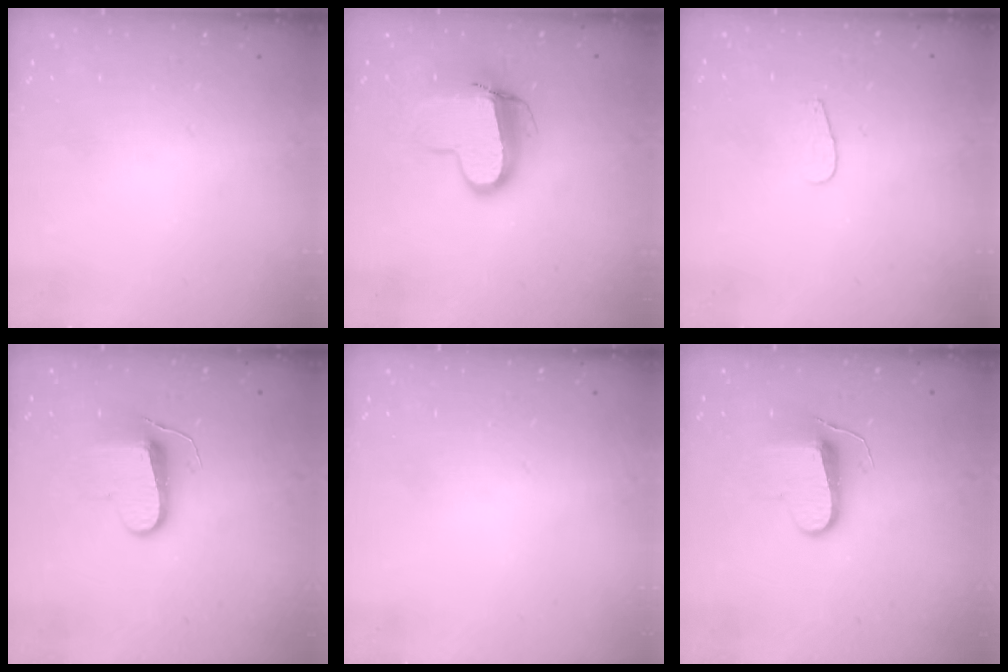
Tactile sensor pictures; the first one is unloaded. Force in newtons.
{"total": 11.2, "press": 11.2, "slide": 0.9}
{"total": 3.7, "press": 3.7, "slide": 0.4}
{"total": 9.5, "press": 9.5, "slide": 0.2}
{"total": 0.0}
{"total": 9.5, "press": 9.5, "slide": 0.2}